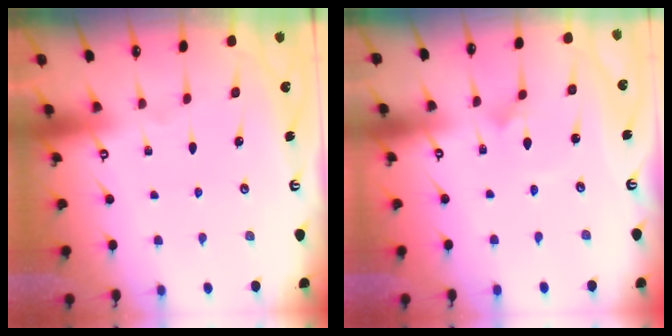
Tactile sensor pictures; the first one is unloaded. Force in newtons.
{"total": 2.5, "press": 2.5, "slide": 0.1}